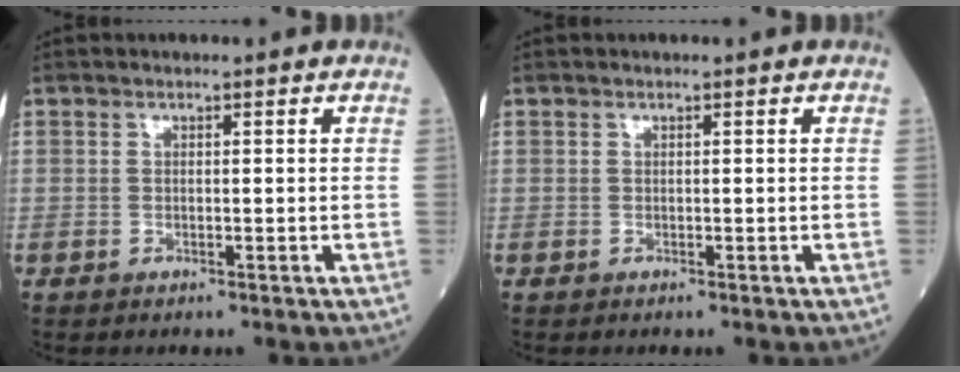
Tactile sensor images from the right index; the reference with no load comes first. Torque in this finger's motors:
{"motor_torque": [-0.04, -0.05, 0.06, 0.01]}